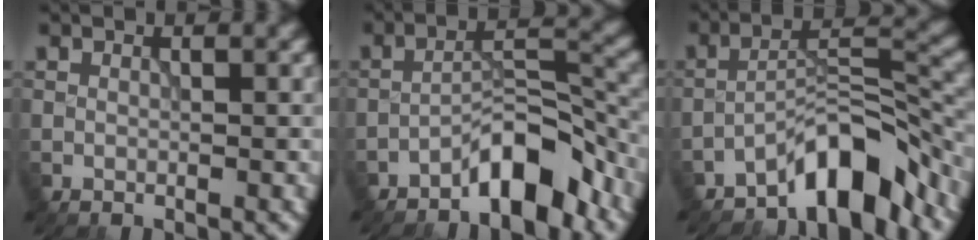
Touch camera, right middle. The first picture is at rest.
{"total": 5.7, "force": [-4.2, 1.6, 3.6], "torque": [-0.047, 0.018, -0.076]}
{"total": 7.0, "force": [-5.6, 1.8, 3.9], "torque": [-0.049, 0.019, -0.097]}